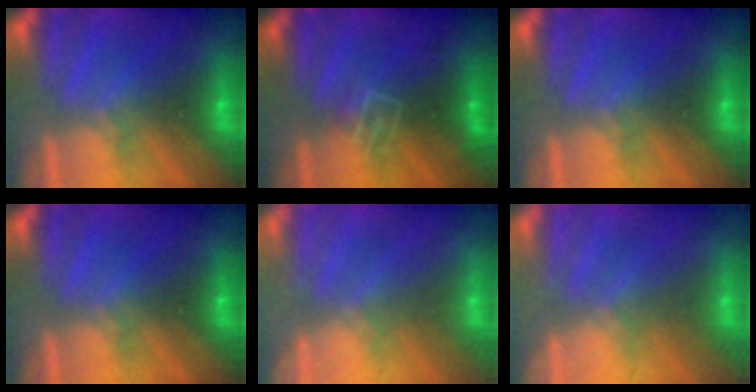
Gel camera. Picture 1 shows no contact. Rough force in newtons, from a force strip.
{"total": 2.8}
{"total": 0.0}
{"total": 0.0}
{"total": 2.4}
{"total": 2.4}